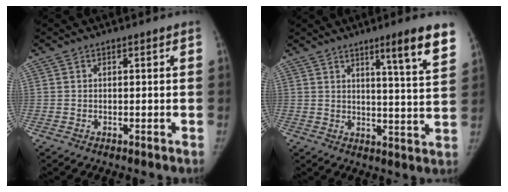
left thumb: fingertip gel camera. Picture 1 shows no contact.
{"total": 10.3, "force": [6.5, 0.3, 8.0], "torque": [-0.100, -0.041, 0.087]}